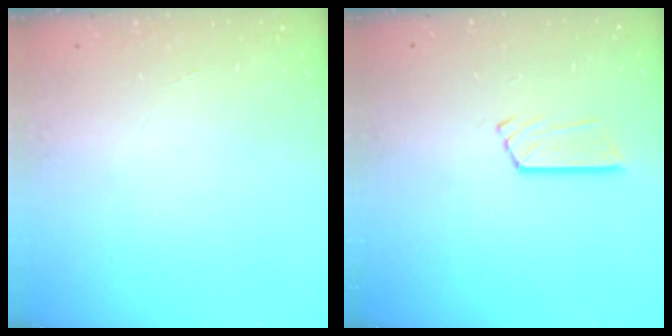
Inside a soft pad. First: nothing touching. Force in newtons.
{"total": 5.2, "press": 5.2, "slide": 0.3}